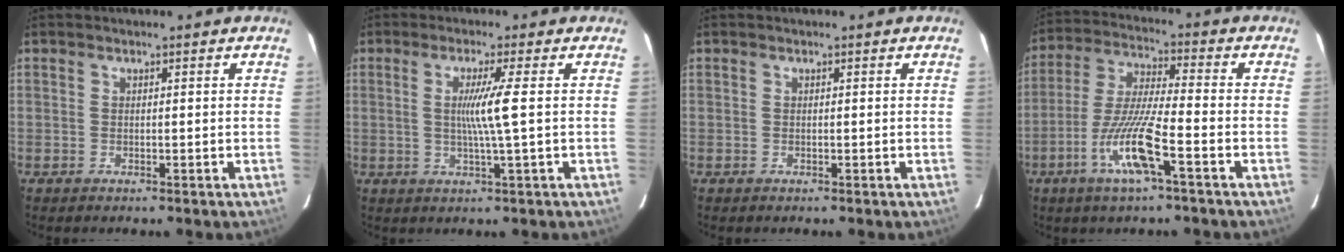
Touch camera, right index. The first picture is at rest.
{"total": 5.2, "force": [0.4, -1.4, 5.0], "torque": [-0.094, -0.009, 0.007]}
{"total": 0.0}
{"total": 11.3, "force": [-4.9, 0.4, 10.2], "torque": [-0.206, -0.009, -0.097]}